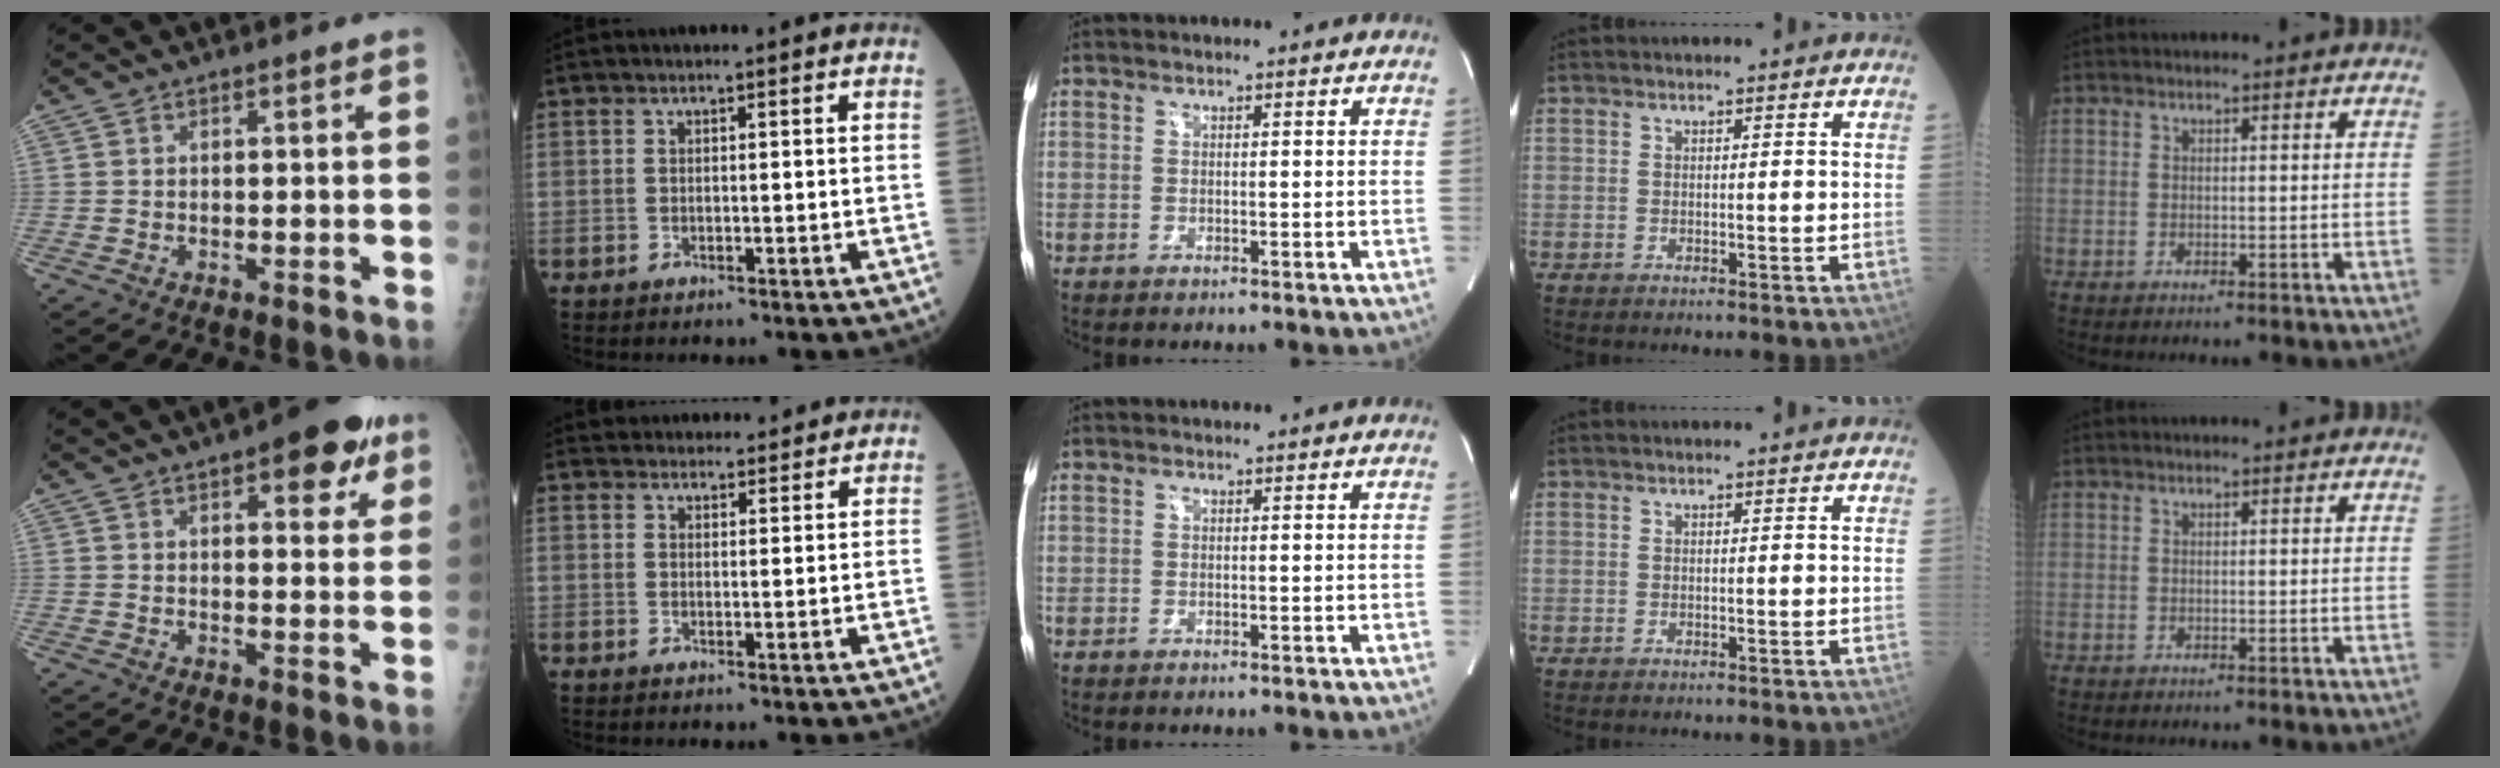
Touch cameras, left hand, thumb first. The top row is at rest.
{"thumb": {"total": 9.7, "force": [5.2, 4.0, 7.2], "torque": [-0.057, -0.016, 0.059]}, "index": {"total": 8.0, "force": [7.6, 2.2, 0.9], "torque": [0.006, 0.022, 0.089]}}